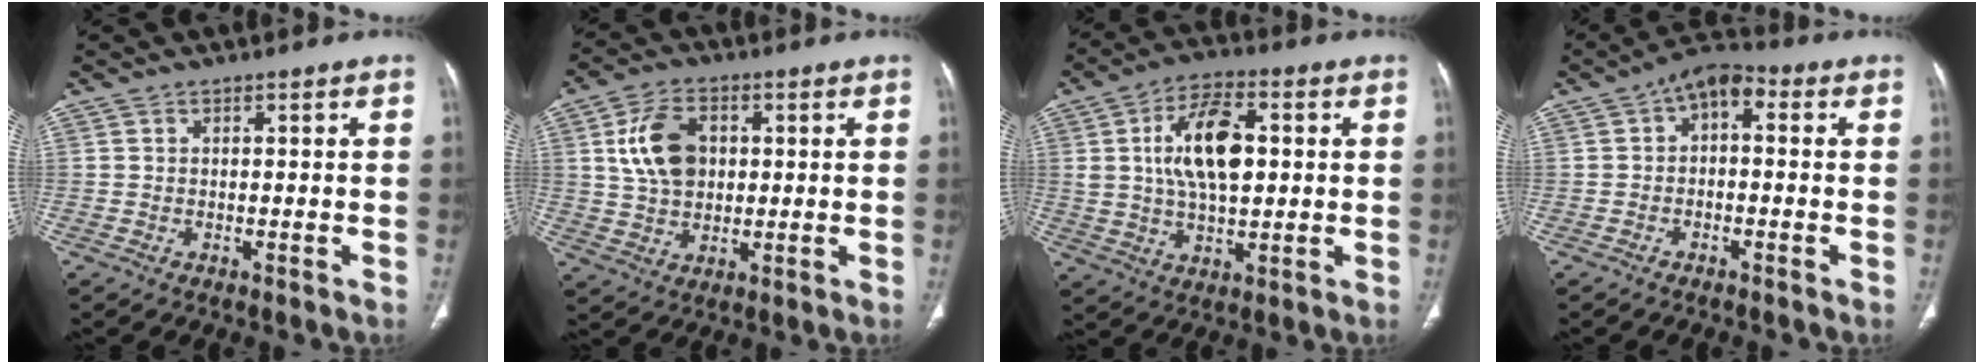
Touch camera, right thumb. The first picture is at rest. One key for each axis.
{"total": 10.5, "fx": 2.1, "fy": 7.3, "fz": 7.2, "tx": -0.118, "ty": 0.000, "tz": 0.042}
{"total": 14.1, "fx": 2.5, "fy": 7.4, "fz": 11.7, "tx": -0.195, "ty": 0.004, "tz": 0.044}
{"total": 6.2, "fx": 0.8, "fy": 3.7, "fz": 4.9, "tx": -0.051, "ty": 0.029, "tz": -0.002}